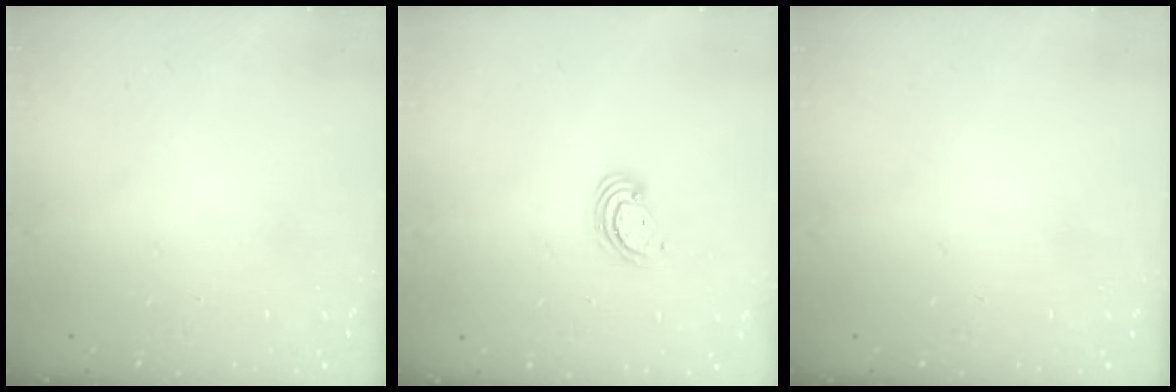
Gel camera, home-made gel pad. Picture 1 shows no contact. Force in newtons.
{"total": 2.4, "press": 2.4, "slide": 0.2}
{"total": 0.0}